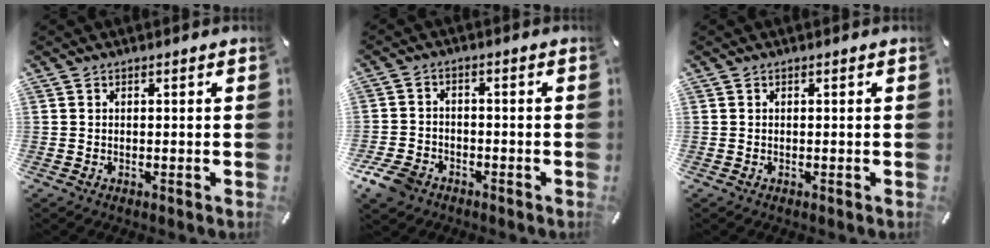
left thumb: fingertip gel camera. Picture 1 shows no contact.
{"total": 6.1, "force": [-3.9, 4.1, 2.3], "torque": [-0.063, 0.017, -0.078]}
{"total": 0.0}